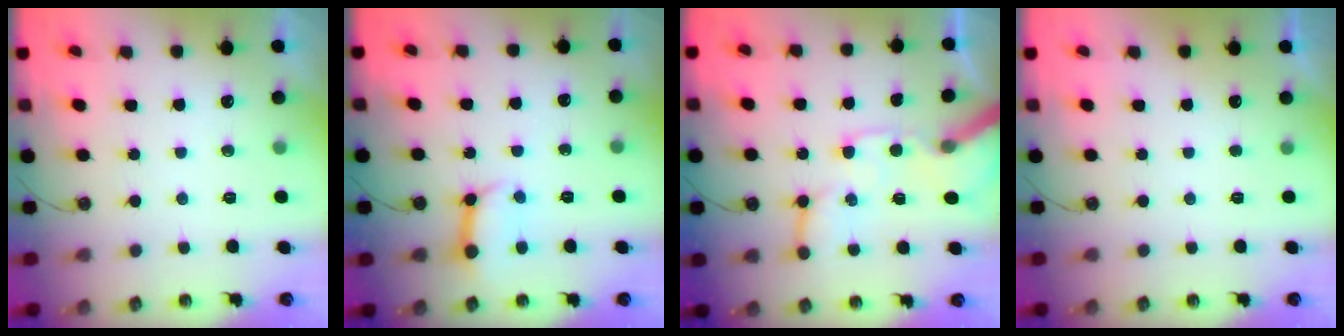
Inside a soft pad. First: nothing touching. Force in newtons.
{"total": 9.1, "press": 9.0, "slide": 1.2}
{"total": 15.9, "press": 15.7, "slide": 2.6}
{"total": 0.0}